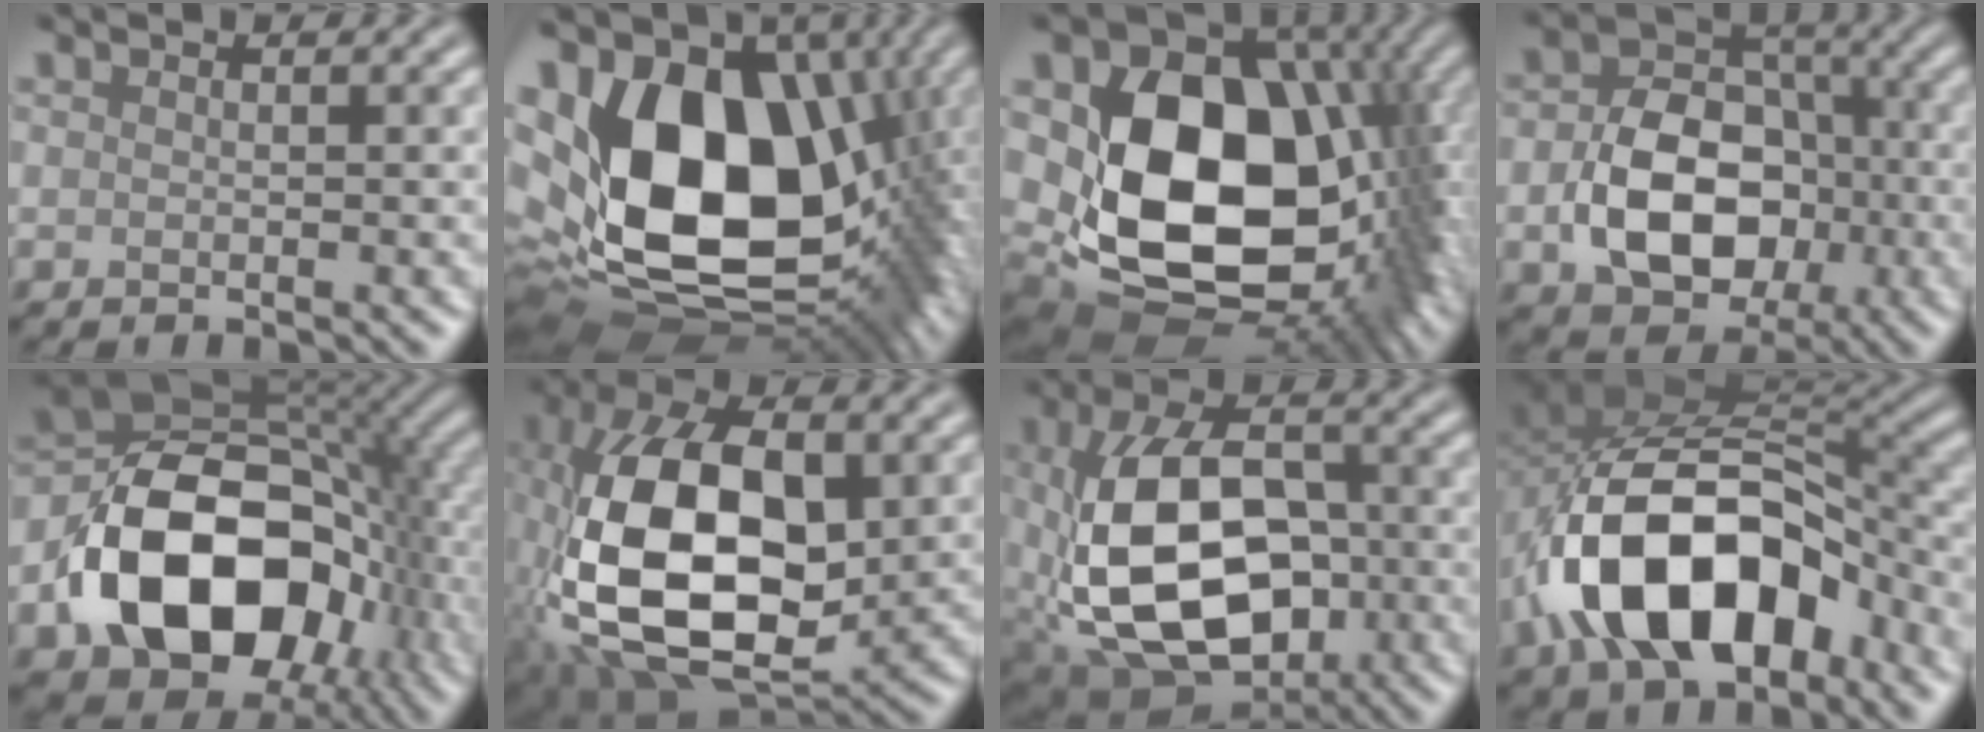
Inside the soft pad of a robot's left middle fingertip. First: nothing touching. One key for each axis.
{"total": 17.6, "fx": 2.0, "fy": 11.6, "fz": 13.0, "tx": -0.248, "ty": -0.028, "tz": 0.053}
{"total": 18.3, "fx": 0.9, "fy": 13.0, "fz": 12.8, "tx": -0.236, "ty": -0.049, "tz": 0.053}
{"total": 9.1, "fx": -1.9, "fy": 6.6, "fz": 5.9, "tx": -0.107, "ty": -0.001, "tz": -0.030}
{"total": 16.0, "fx": -4.4, "fy": 10.7, "fz": 11.1, "tx": -0.190, "ty": -0.010, "tz": -0.079}
{"total": 14.7, "fx": -1.1, "fy": 8.5, "fz": 11.9, "tx": -0.247, "ty": -0.006, "tz": -0.019}
{"total": 14.3, "fx": -1.9, "fy": 8.9, "fz": 11.0, "tx": -0.218, "ty": -0.023, "tz": -0.029}
{"total": 13.0, "fx": -4.8, "fy": 7.9, "fz": 9.1, "tx": -0.153, "ty": 0.000, "tz": -0.082}